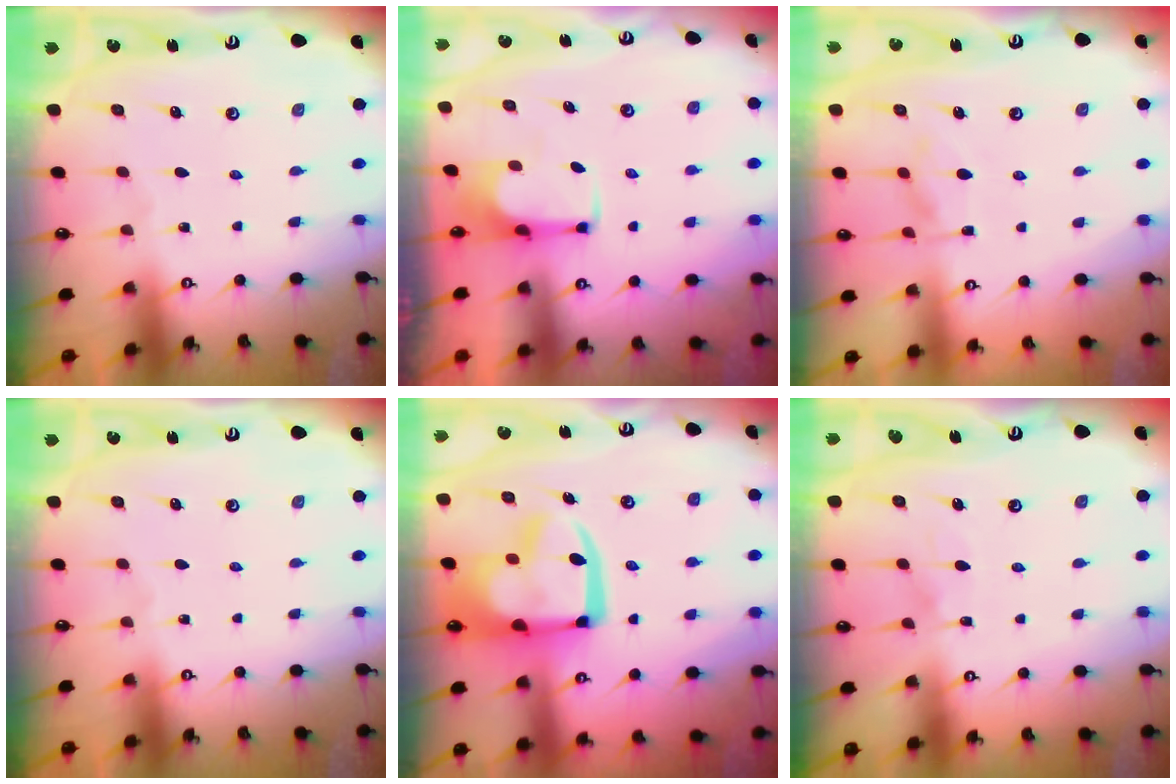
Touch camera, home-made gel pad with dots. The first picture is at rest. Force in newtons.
{"total": 3.9, "press": 3.7, "slide": 1.1}
{"total": 3.8, "press": 3.6, "slide": 1.1}
{"total": 0.0}
{"total": 12.7, "press": 12.5, "slide": 1.9}
{"total": 5.0, "press": 5.0, "slide": 0.5}